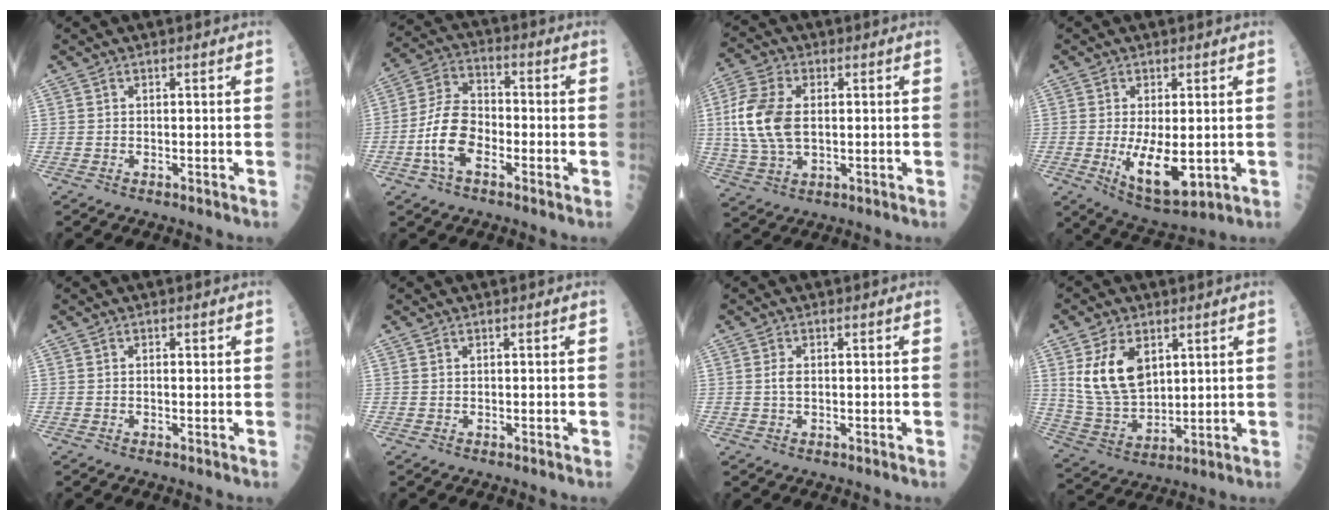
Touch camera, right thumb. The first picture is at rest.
{"total": 10.4, "force": [-3.2, 5.9, 8.0], "torque": [-0.147, 0.032, -0.070]}
{"total": 12.4, "force": [1.1, 7.2, 10.1], "torque": [-0.219, 0.003, 0.019]}
{"total": 10.7, "force": [-1.4, 4.8, 9.5], "torque": [-0.146, -0.023, -0.006]}
{"total": 0.7, "force": [0.1, 0.3, 0.6], "torque": [-0.012, 0.000, 0.002]}
{"total": 0.0}
{"total": 1.7, "force": [0.2, 0.9, 1.4], "torque": [-0.026, 0.000, 0.003]}
{"total": 12.7, "force": [4.4, 7.8, 9.0], "torque": [-0.154, -0.019, 0.101]}